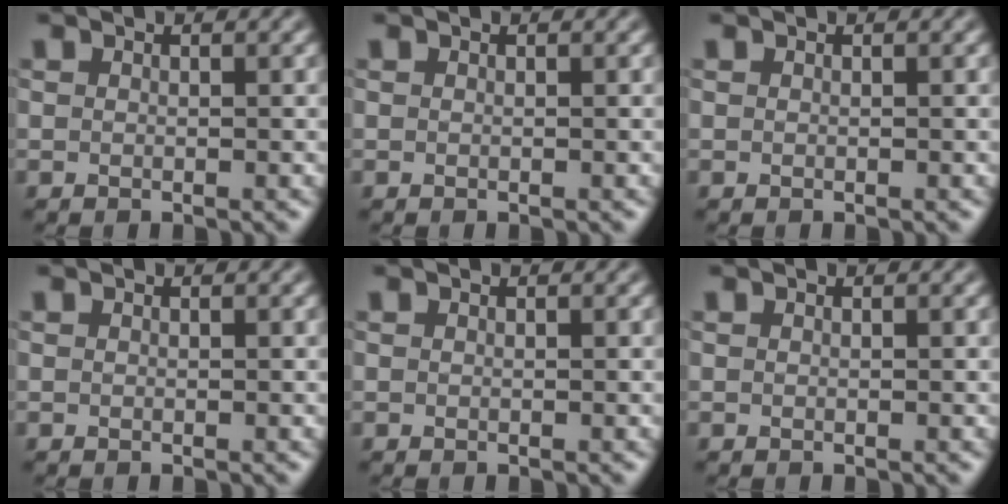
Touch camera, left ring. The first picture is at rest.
{"total": 0.0}
{"total": 0.0}
{"total": 0.0}
{"total": 0.0}
{"total": 0.0}